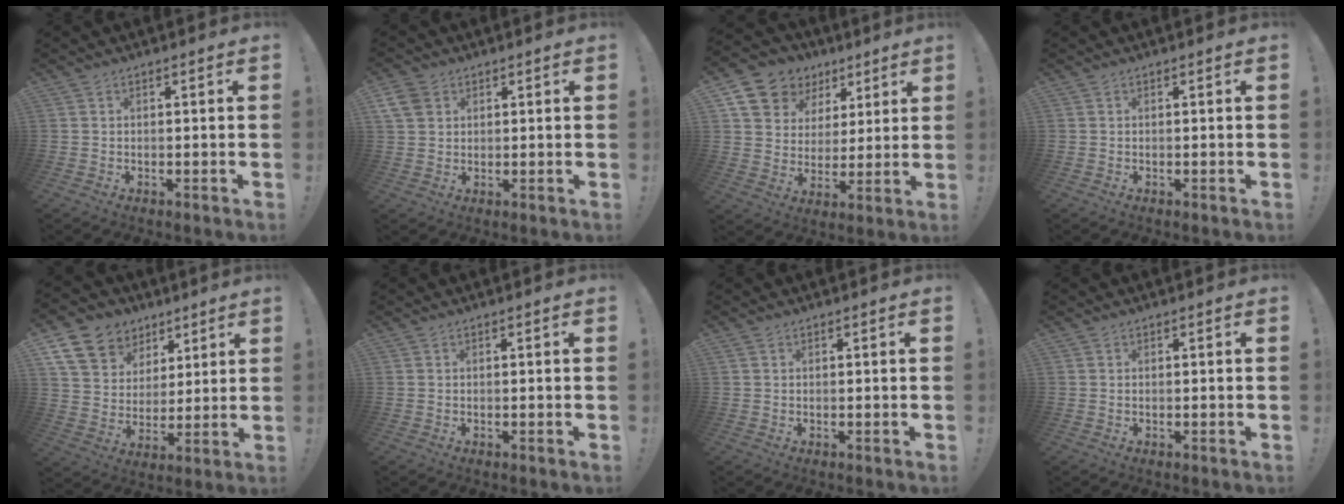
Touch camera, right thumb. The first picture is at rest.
{"total": 5.8, "force": [2.6, 4.5, 2.6], "torque": [-0.051, -0.005, 0.052]}
{"total": 12.9, "force": [7.4, 9.6, 4.2], "torque": [-0.073, -0.047, 0.151]}
{"total": 0.0}
{"total": 13.5, "force": [7.4, 10.3, 4.7], "torque": [-0.068, -0.045, 0.148]}
{"total": 0.0}
{"total": 0.0}
{"total": 0.0}